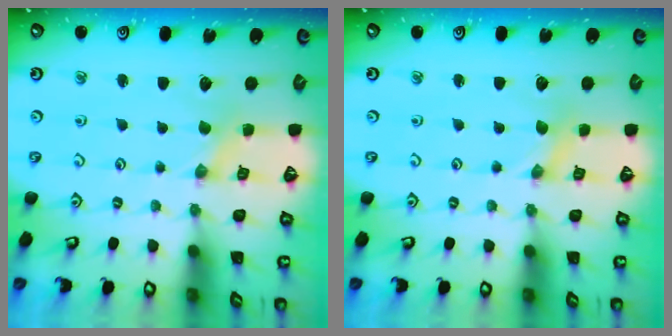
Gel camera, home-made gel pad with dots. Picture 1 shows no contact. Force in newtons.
{"total": 0.0}